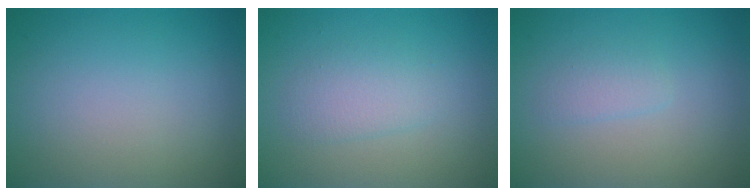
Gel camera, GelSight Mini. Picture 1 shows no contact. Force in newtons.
{"total": 2.1, "press": 2.1, "slide": 0.1}
{"total": 1.2, "press": 1.2, "slide": 0.0}